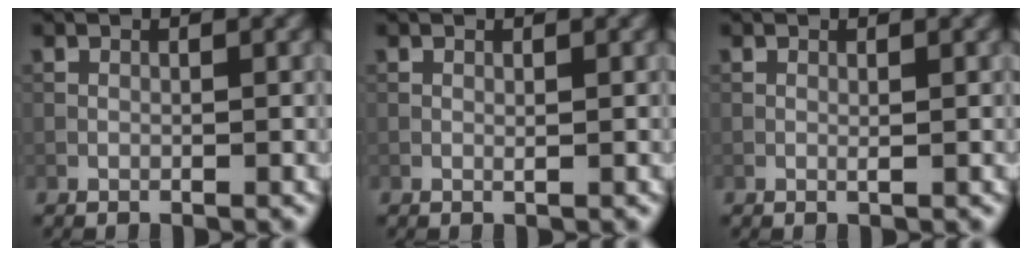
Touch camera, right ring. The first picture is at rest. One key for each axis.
{"total": 0.0}
{"total": 0.0}